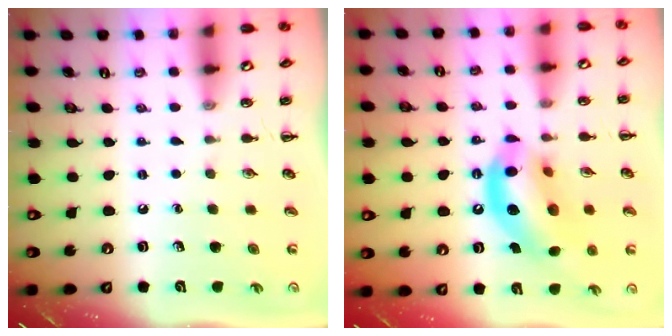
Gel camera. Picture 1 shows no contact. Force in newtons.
{"total": 16.1, "press": 15.5, "slide": 4.4}